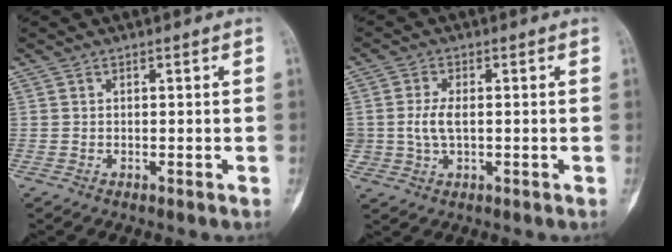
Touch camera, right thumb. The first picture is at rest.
{"total": 2.1, "force": [0.3, 0.4, 2.0], "torque": [-0.055, -0.001, 0.012]}